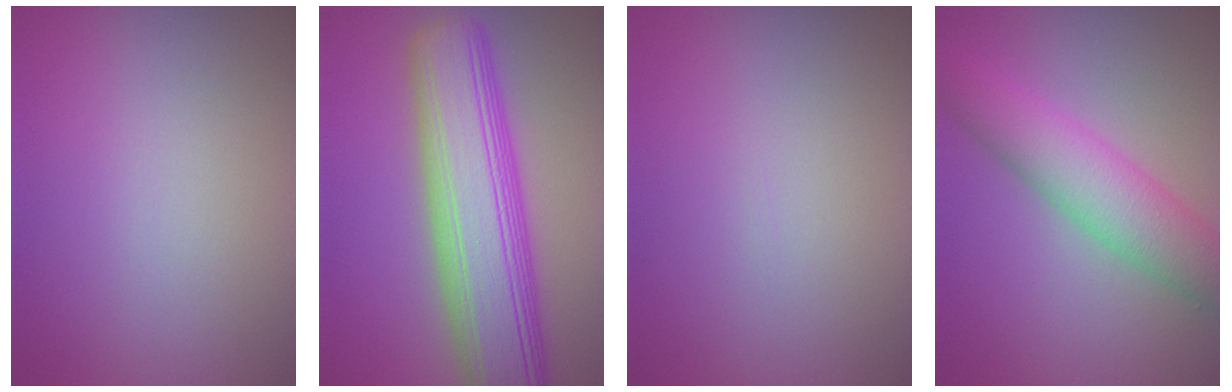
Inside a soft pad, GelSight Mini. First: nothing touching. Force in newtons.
{"total": 10.8, "press": 10.8, "slide": 0.4}
{"total": 0.0}
{"total": 6.0, "press": 6.0, "slide": 0.0}